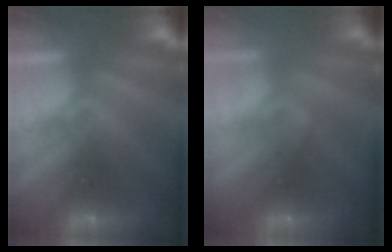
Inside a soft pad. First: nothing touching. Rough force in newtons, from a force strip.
{"total": 2.3}